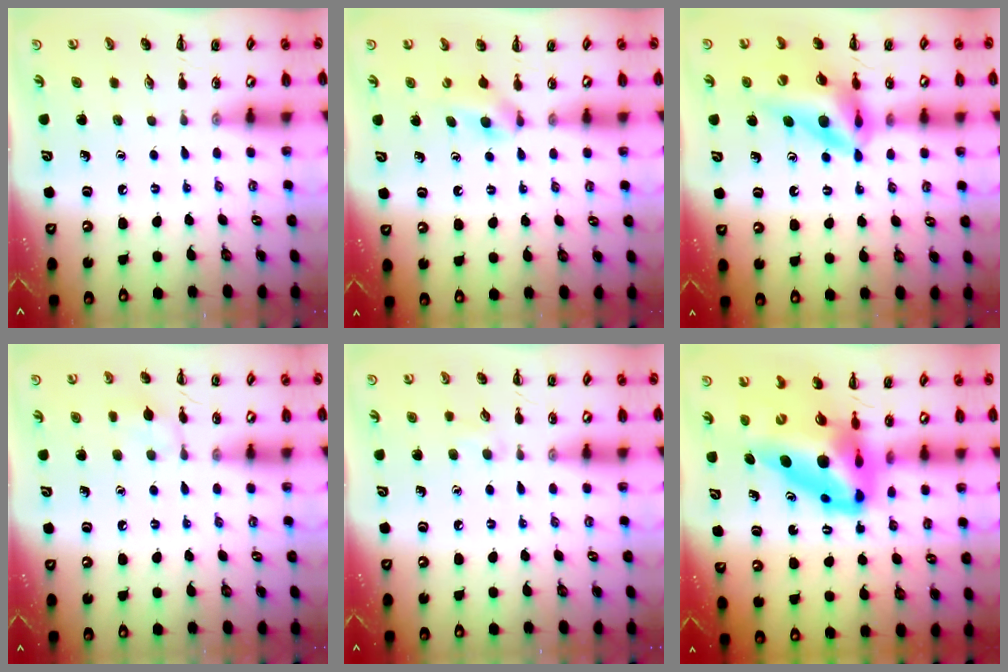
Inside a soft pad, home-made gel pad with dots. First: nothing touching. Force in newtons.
{"total": 3.7, "press": 3.4, "slide": 1.5}
{"total": 13.8, "press": 13.1, "slide": 4.4}
{"total": 6.9, "press": 6.5, "slide": 2.2}
{"total": 3.9, "press": 3.6, "slide": 1.5}
{"total": 15.8, "press": 15.0, "slide": 4.8}